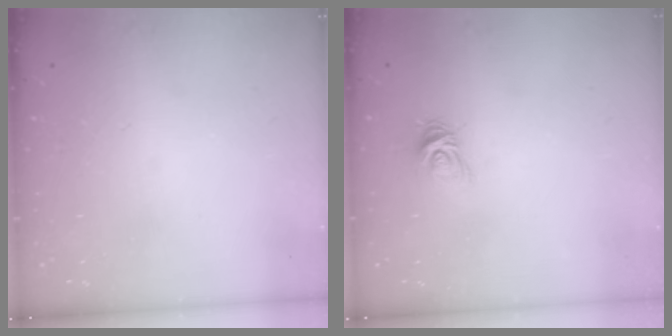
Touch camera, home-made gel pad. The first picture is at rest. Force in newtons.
{"total": 6.9, "press": 6.9, "slide": 0.5}